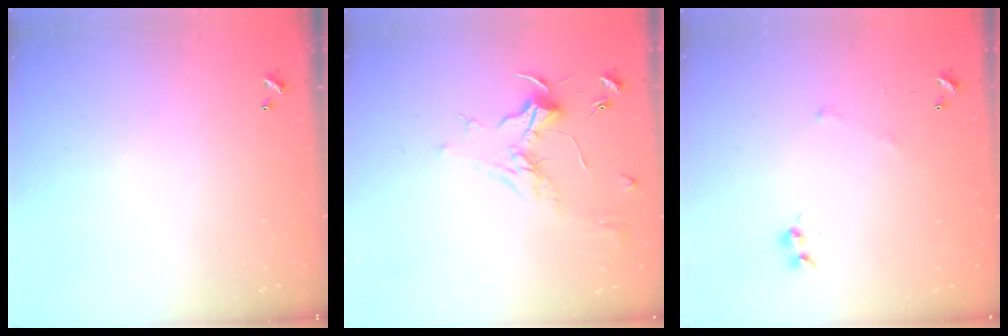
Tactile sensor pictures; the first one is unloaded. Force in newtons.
{"total": 1.9, "press": 1.7, "slide": 0.8}
{"total": 5.0, "press": 4.9, "slide": 0.9}